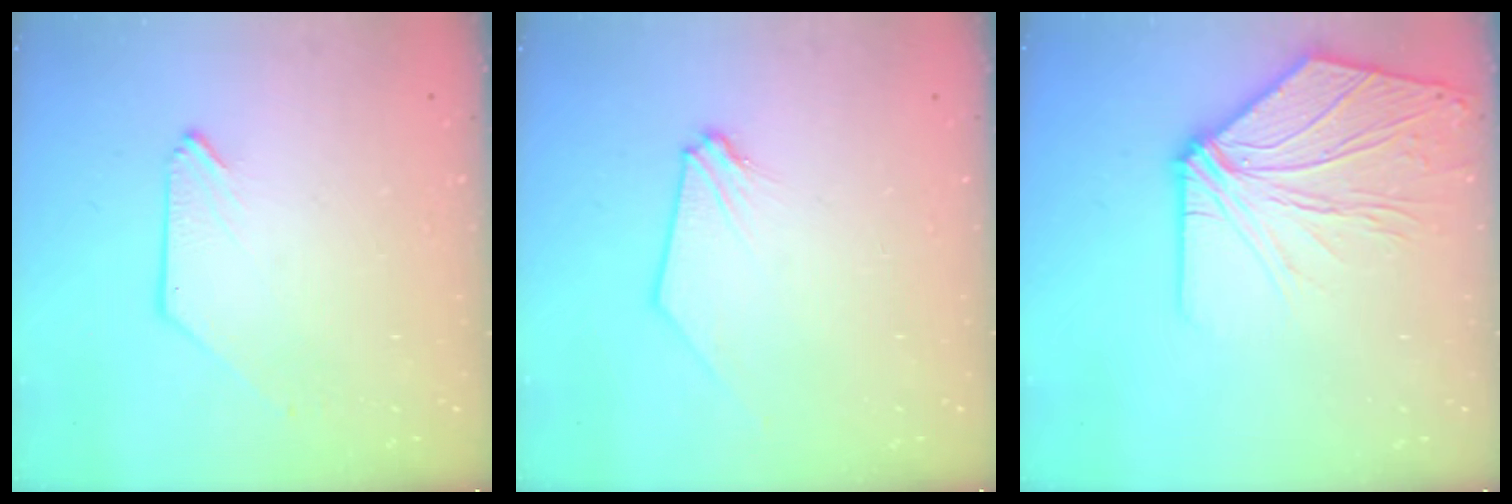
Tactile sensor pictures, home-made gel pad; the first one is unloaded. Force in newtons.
{"total": 0.0}
{"total": 11.4, "press": 11.3, "slide": 1.4}